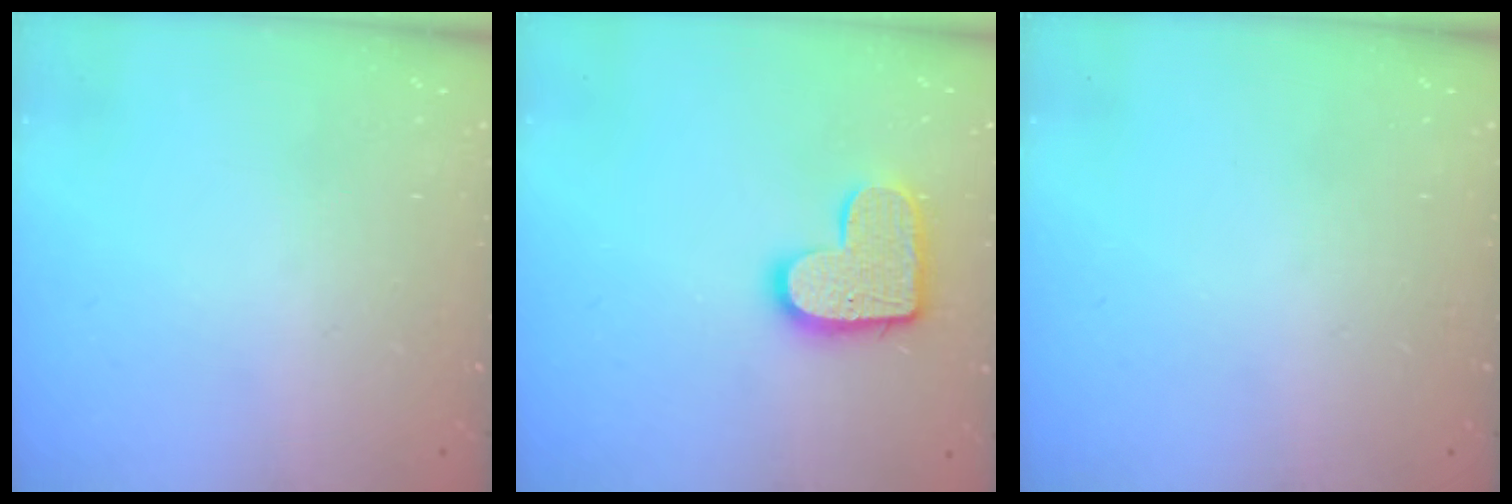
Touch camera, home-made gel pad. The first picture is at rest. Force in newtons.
{"total": 13.5, "press": 13.5, "slide": 0.8}
{"total": 0.0}